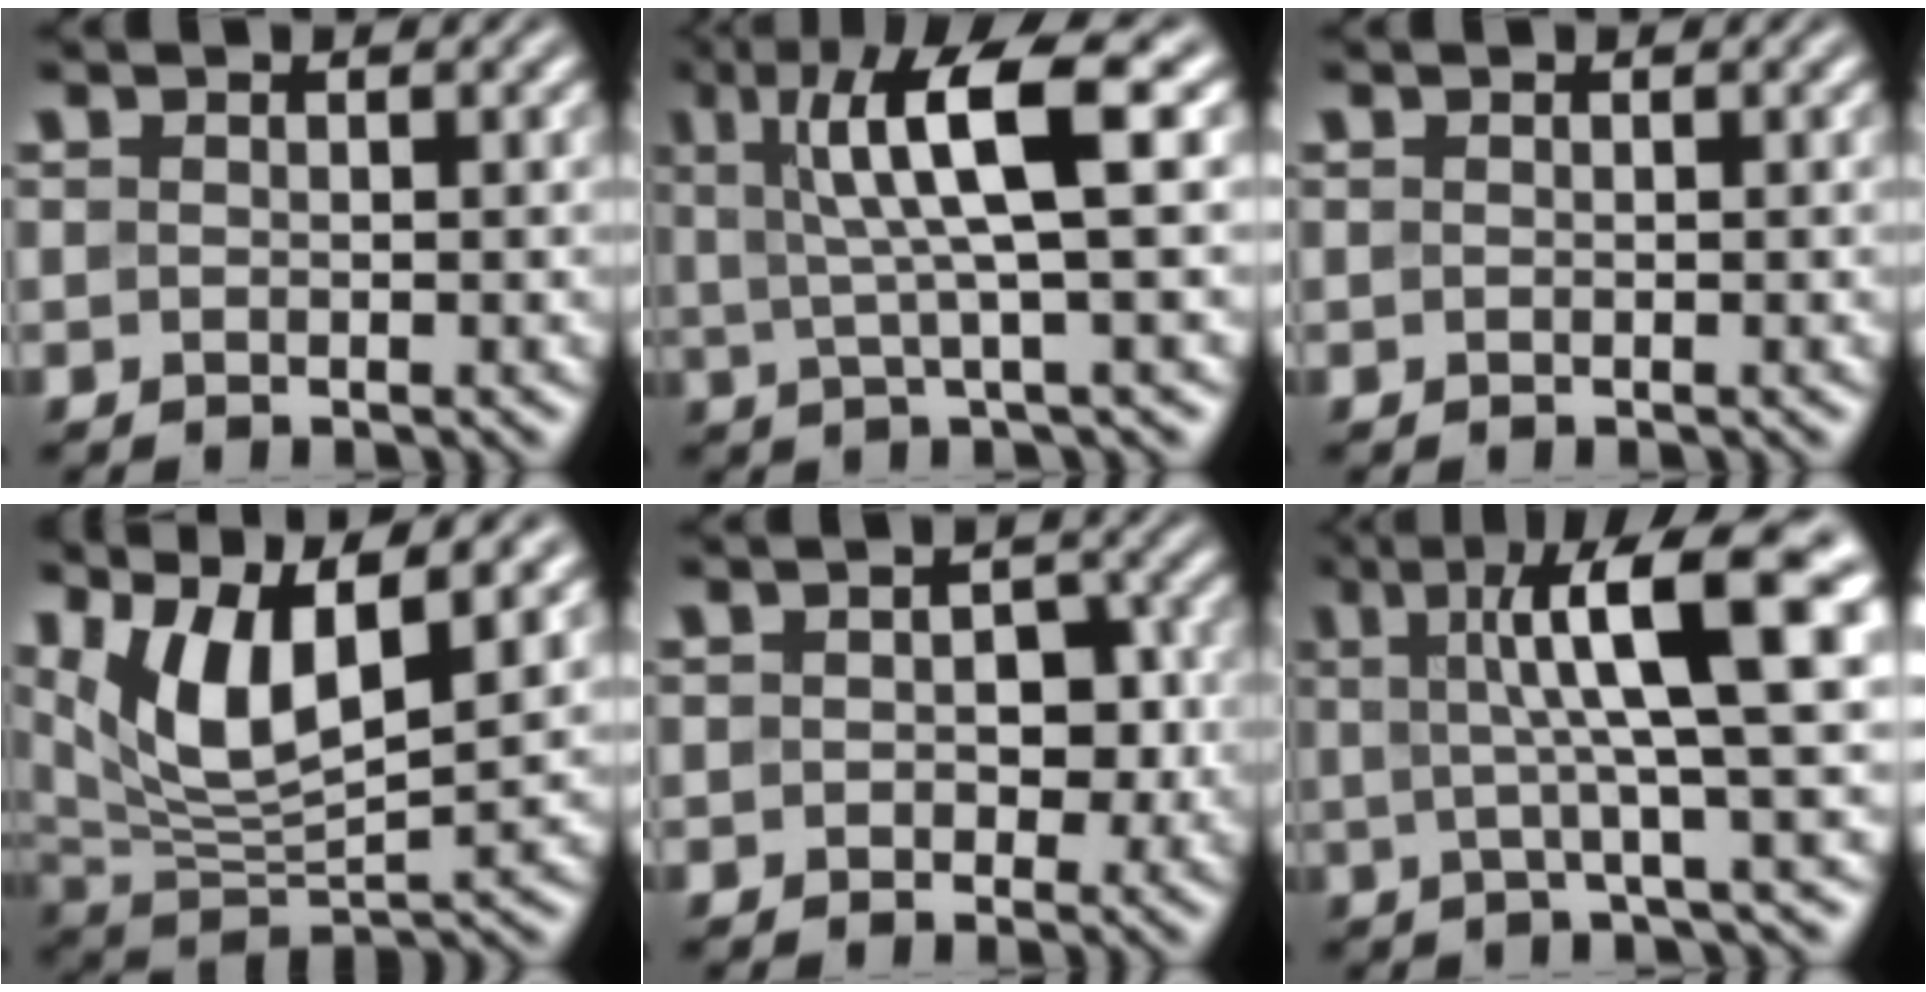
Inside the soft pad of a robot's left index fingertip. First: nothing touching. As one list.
[{"total": 7.7, "force": [2.1, 1.3, 7.3], "torque": [-0.118, 0.007, 0.033]}, {"total": 0.0}, {"total": 8.4, "force": [3.8, 2.8, 6.9], "torque": [-0.143, -0.006, 0.073]}, {"total": 2.7, "force": [-0.2, 1.9, 1.9], "torque": [-0.025, -0.003, -0.005]}, {"total": 9.5, "force": [2.0, 1.5, 9.1], "torque": [-0.117, 0.017, 0.027]}]